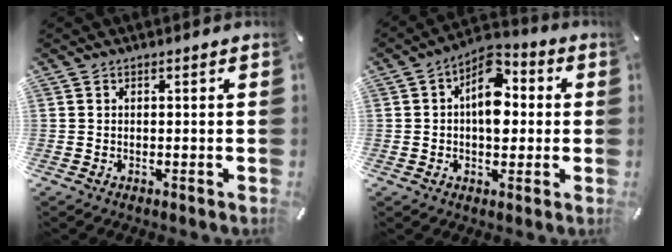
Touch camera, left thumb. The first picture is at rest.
{"total": 10.1, "force": [1.4, 6.7, 7.4], "torque": [-0.093, -0.008, 0.023]}